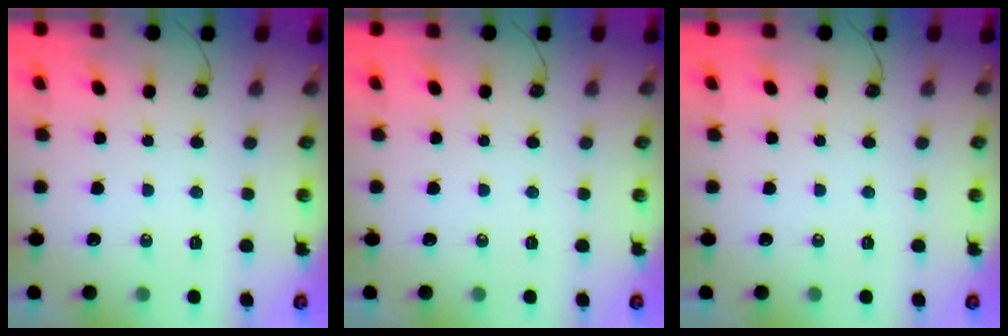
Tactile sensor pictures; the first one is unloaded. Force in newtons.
{"total": 0.0}
{"total": 0.0}